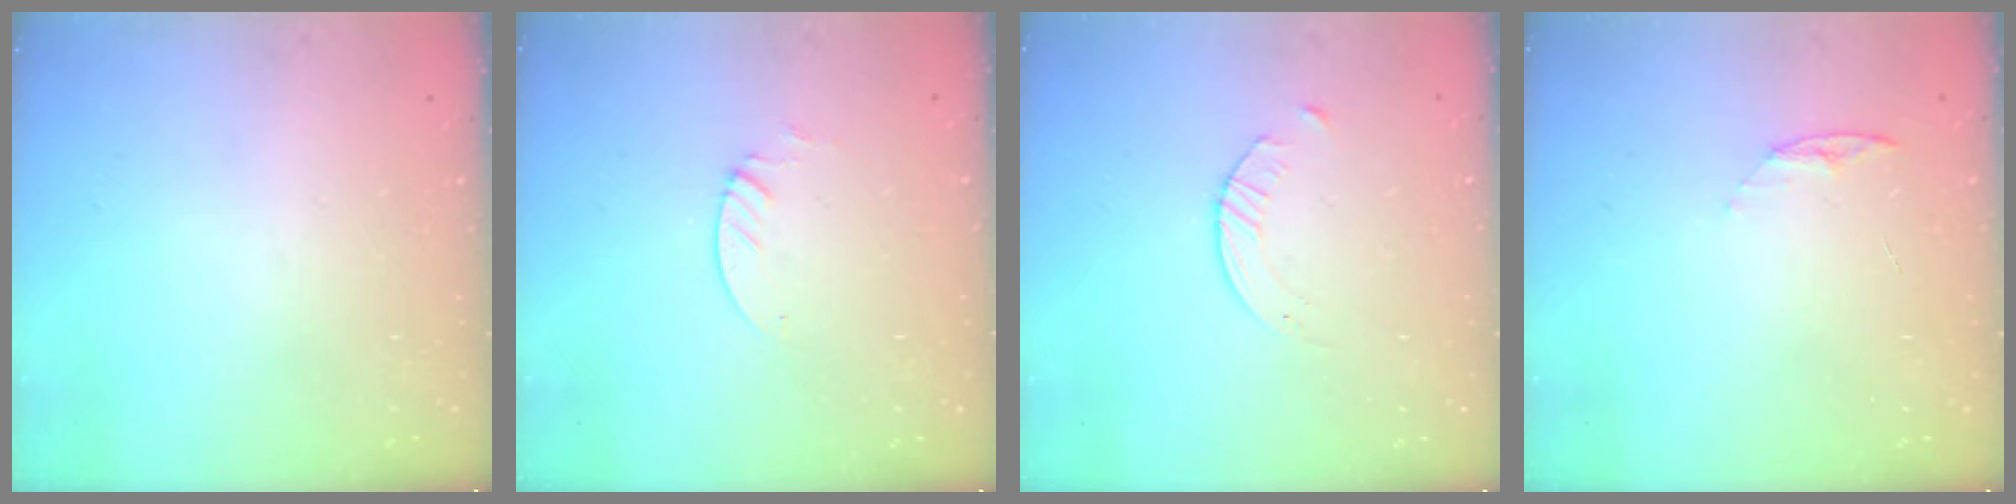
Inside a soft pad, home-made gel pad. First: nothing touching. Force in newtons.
{"total": 1.3, "press": 1.3, "slide": 0.1}
{"total": 2.8, "press": 2.7, "slide": 0.3}
{"total": 4.9, "press": 4.9, "slide": 0.6}